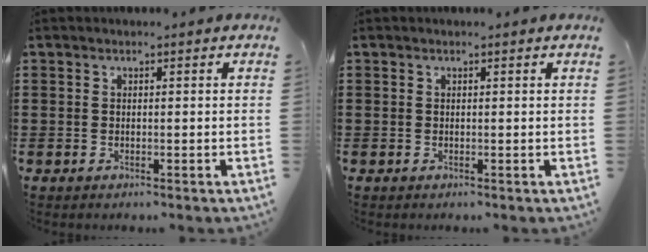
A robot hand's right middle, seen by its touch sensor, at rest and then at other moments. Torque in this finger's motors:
{"motor_torque": [0.03, -0.11, 0.00, 0.01]}